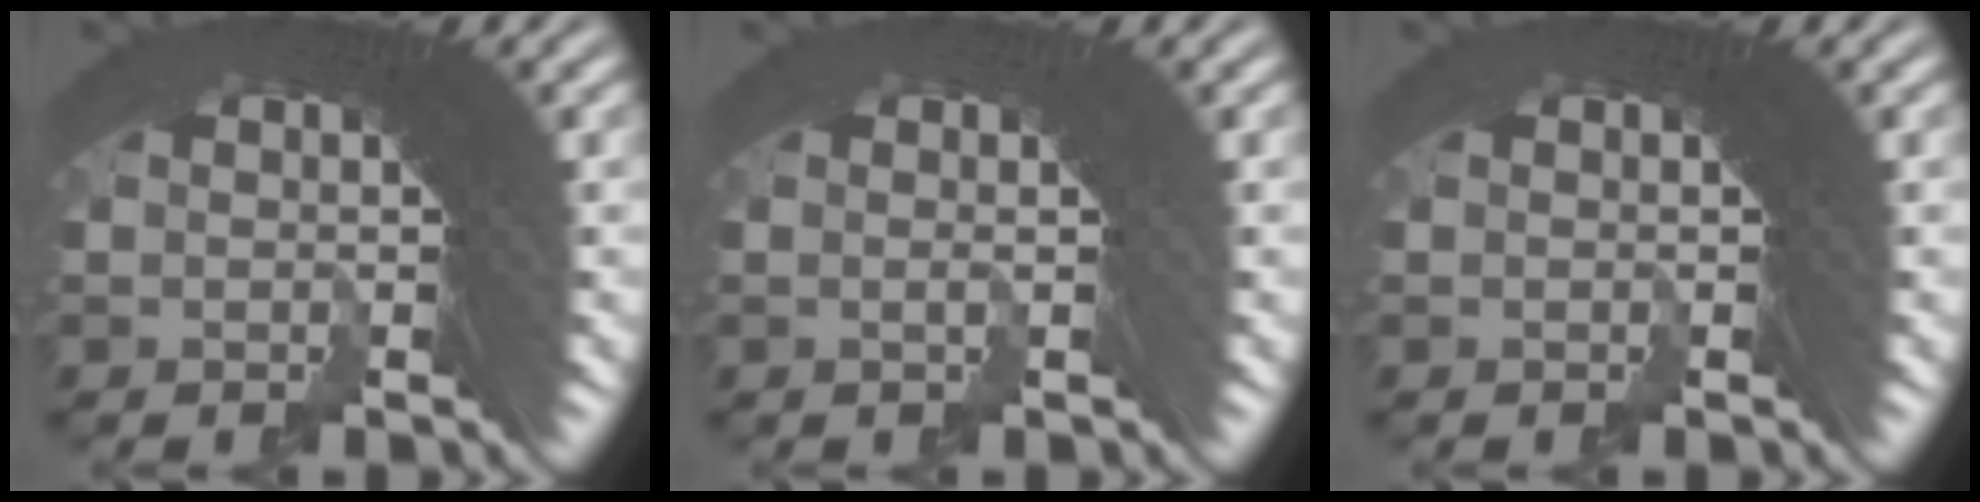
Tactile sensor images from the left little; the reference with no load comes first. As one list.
[{"total": 1.3, "force": [0.3, 0.4, 1.2], "torque": [-0.009, 0.011, -0.001]}, {"total": 0.0}]